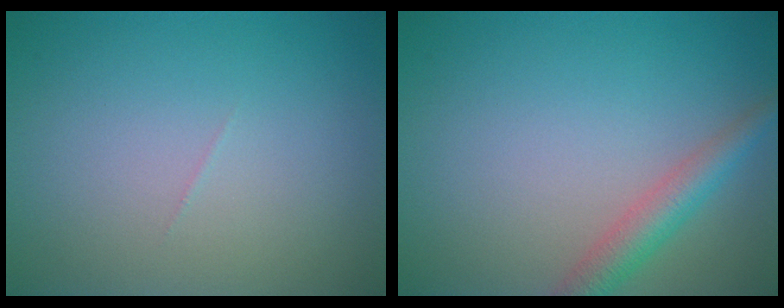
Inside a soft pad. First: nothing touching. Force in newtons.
{"total": 3.1, "press": 3.1, "slide": 0.2}